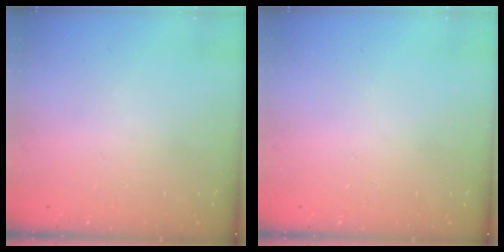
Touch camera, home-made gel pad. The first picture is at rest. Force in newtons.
{"total": 0.0}